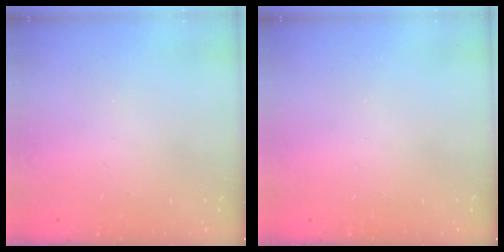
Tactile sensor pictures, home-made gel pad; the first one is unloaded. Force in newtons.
{"total": 0.0}